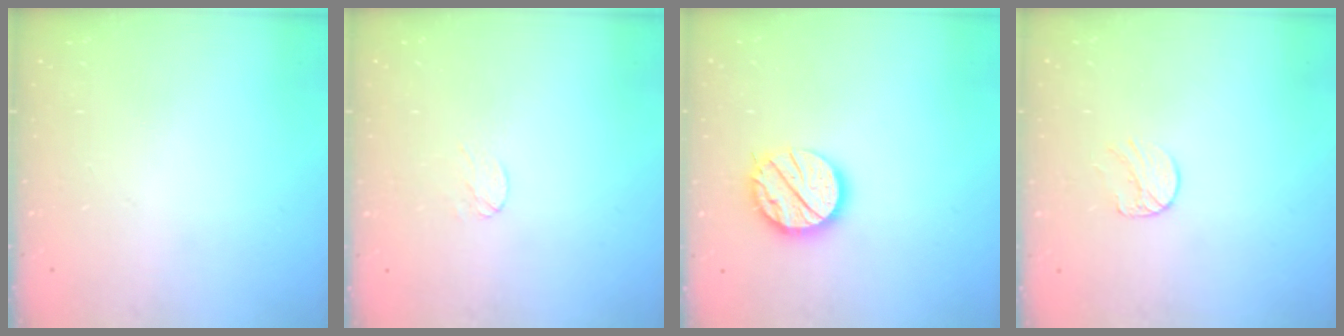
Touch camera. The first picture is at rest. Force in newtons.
{"total": 3.0, "press": 3.0, "slide": 0.2}
{"total": 15.1, "press": 15.0, "slide": 1.3}
{"total": 6.9, "press": 6.8, "slide": 0.6}